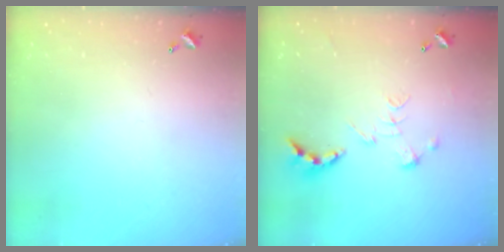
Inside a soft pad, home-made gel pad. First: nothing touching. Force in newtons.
{"total": 0.8, "press": 0.8, "slide": 0.3}